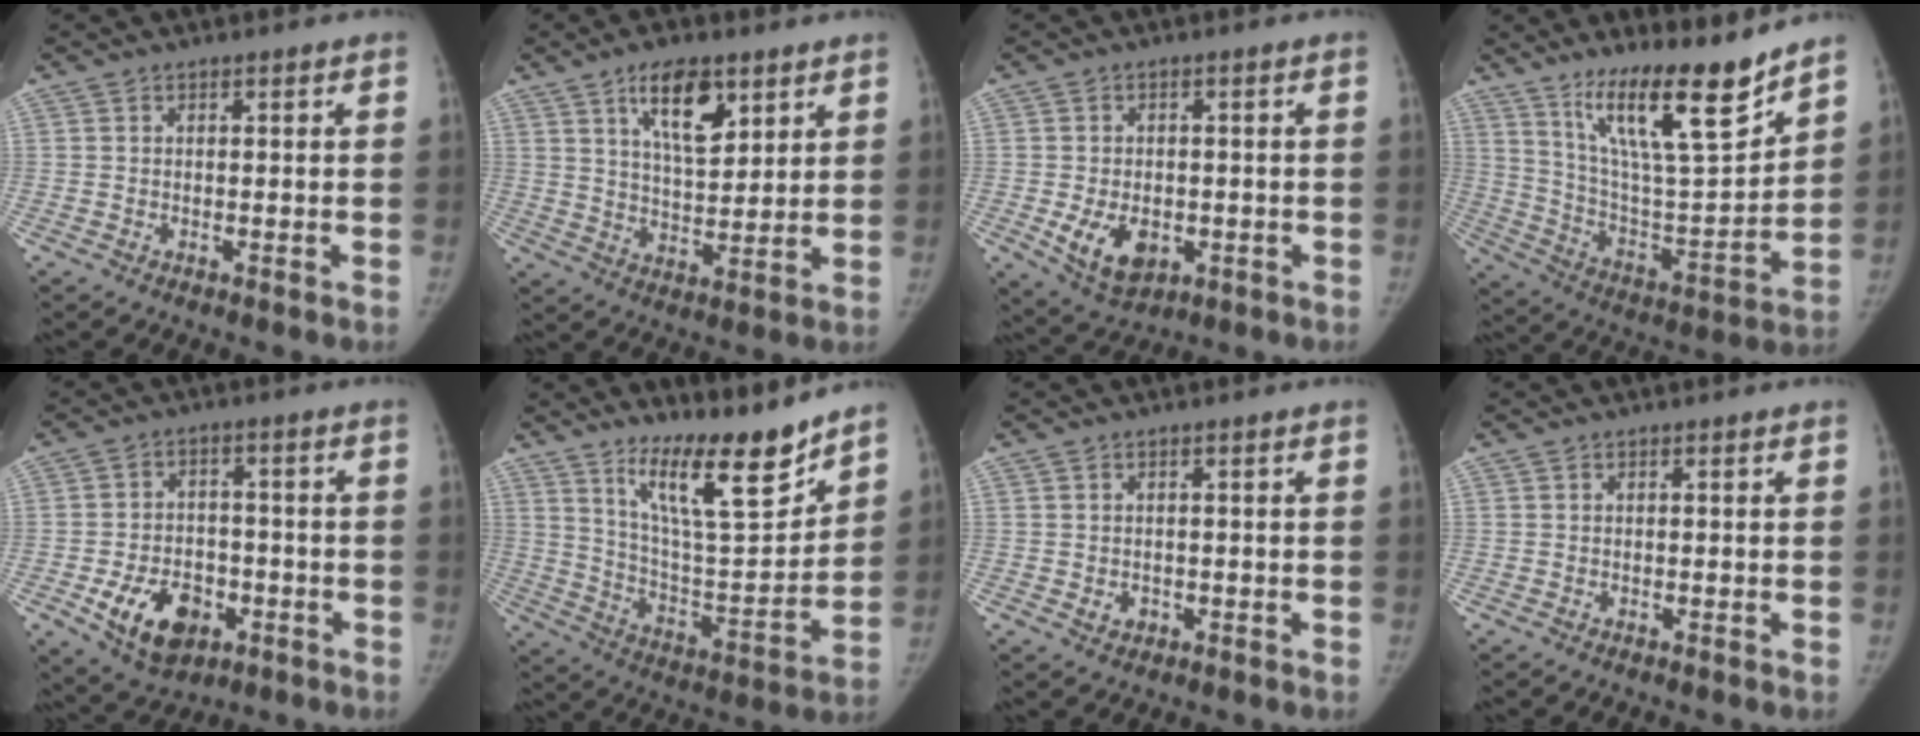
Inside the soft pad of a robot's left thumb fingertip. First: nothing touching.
{"total": 11.0, "force": [6.0, 4.9, 7.8], "torque": [-0.107, -0.037, 0.107]}
{"total": 8.0, "force": [-2.0, 5.4, 5.6], "torque": [-0.079, -0.005, -0.019]}
{"total": 19.4, "force": [14.0, 3.5, 13.0], "torque": [-0.183, -0.092, 0.250]}
{"total": 11.8, "force": [-4.5, 8.1, 7.3], "torque": [-0.094, 0.019, -0.062]}
{"total": 16.9, "force": [12.8, 3.5, 10.5], "torque": [-0.136, -0.097, 0.227]}
{"total": 1.8, "force": [-0.4, 1.6, 0.8], "torque": [-0.006, 0.001, 0.001]}
{"total": 0.0}